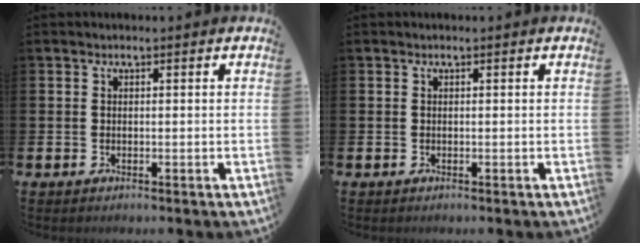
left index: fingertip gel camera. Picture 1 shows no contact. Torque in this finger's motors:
{"motor_torque": [-0.01, -0.01, 0.05, 0.00]}